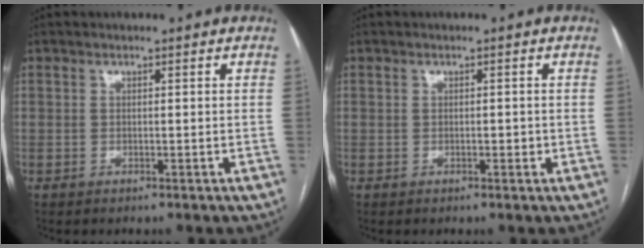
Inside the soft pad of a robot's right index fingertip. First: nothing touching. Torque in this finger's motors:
{"motor_torque": [0.33, -0.03, 0.02, 0.01]}